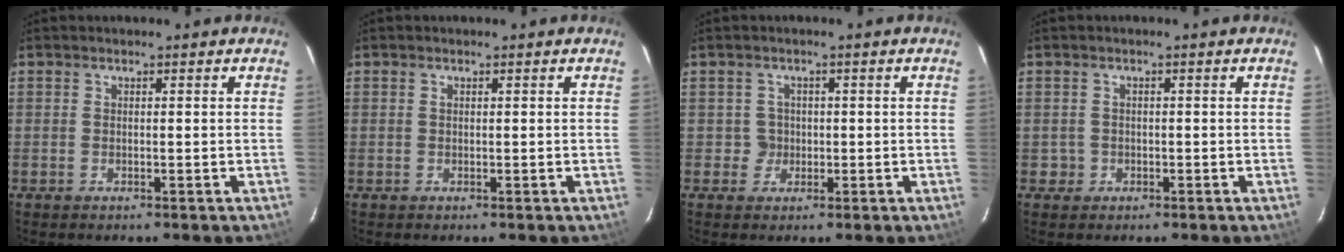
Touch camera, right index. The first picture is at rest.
{"total": 0.0}
{"total": 2.4, "force": [-0.3, 2.4, -0.2], "torque": [0.009, 0.012, -0.001]}
{"total": 1.8, "force": [-0.5, 1.7, -0.1], "torque": [0.004, 0.010, -0.004]}